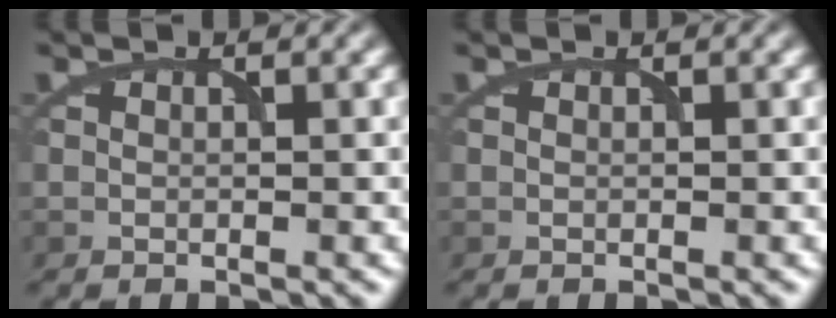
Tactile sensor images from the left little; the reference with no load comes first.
{"total": 0.0}